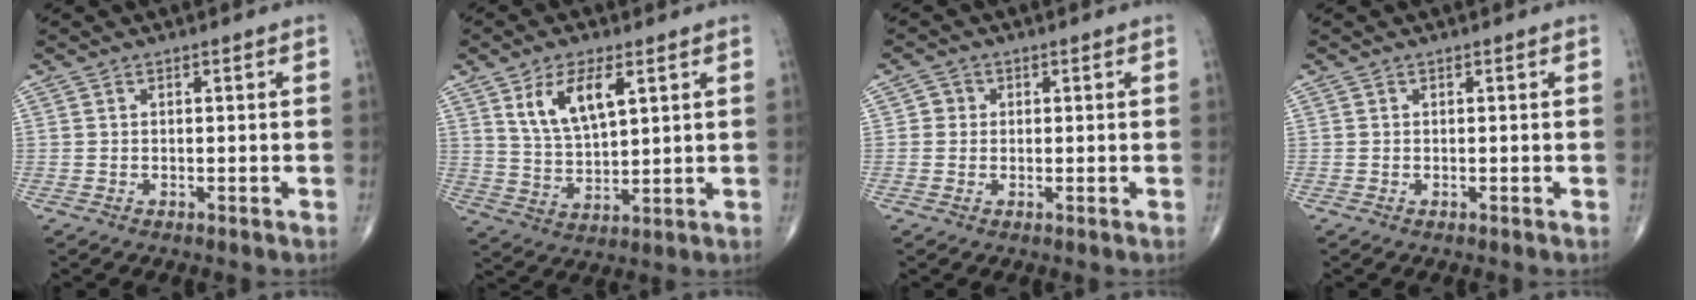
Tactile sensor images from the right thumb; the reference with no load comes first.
{"total": 9.9, "force": [4.4, 4.4, 7.6], "torque": [-0.130, -0.021, 0.093]}
{"total": 2.0, "force": [0.2, 2.0, 0.5], "torque": [0.005, 0.004, -0.001]}
{"total": 0.0}